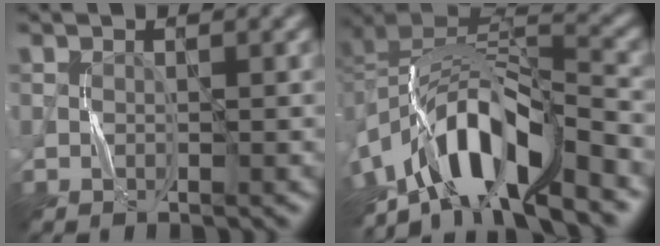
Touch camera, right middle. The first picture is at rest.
{"total": 10.7, "force": [-6.5, 4.1, 7.5], "torque": [-0.119, 0.010, -0.123]}